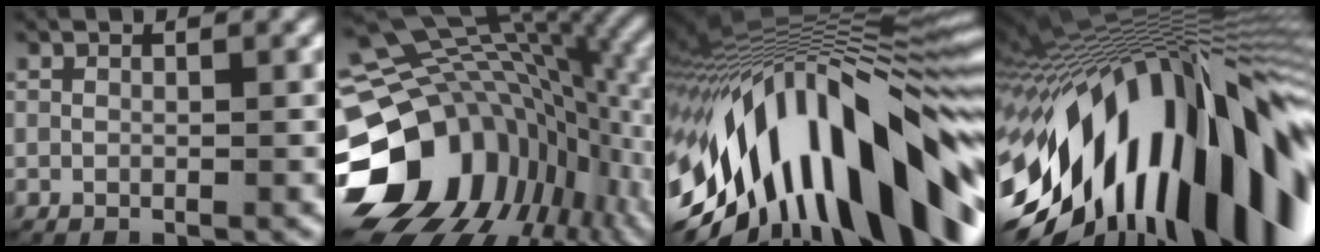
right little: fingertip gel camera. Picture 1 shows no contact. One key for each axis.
{"total": 21.1, "fx": -2.5, "fy": 15.7, "fz": 13.9, "tx": -0.214, "ty": -0.016, "tz": -0.045}
{"total": 23.0, "fx": -5.5, "fy": 13.4, "fz": 17.9, "tx": -0.288, "ty": 0.022, "tz": -0.082}
{"total": 27.7, "fx": -6.1, "fy": 15.5, "fz": 22.1, "tx": -0.323, "ty": 0.018, "tz": -0.092}